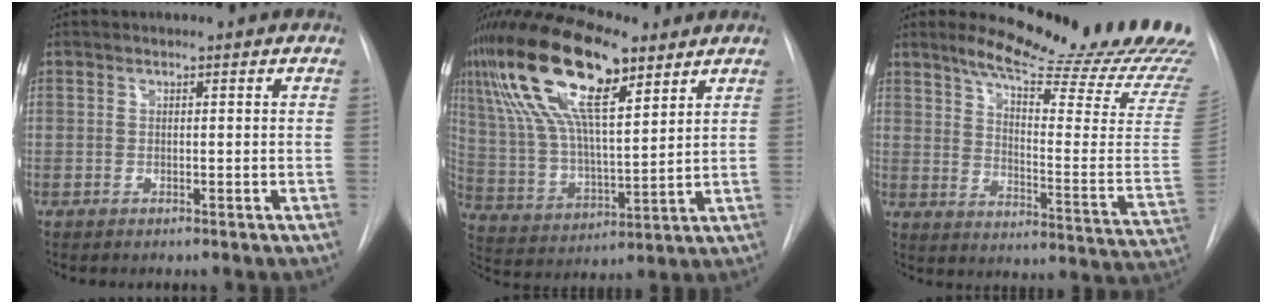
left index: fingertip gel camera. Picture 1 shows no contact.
{"total": 19.5, "force": [10.5, 5.6, 15.5], "torque": [-0.317, 0.035, 0.195]}
{"total": 24.1, "force": [20.6, 0.7, 12.5], "torque": [-0.183, -0.100, 0.262]}